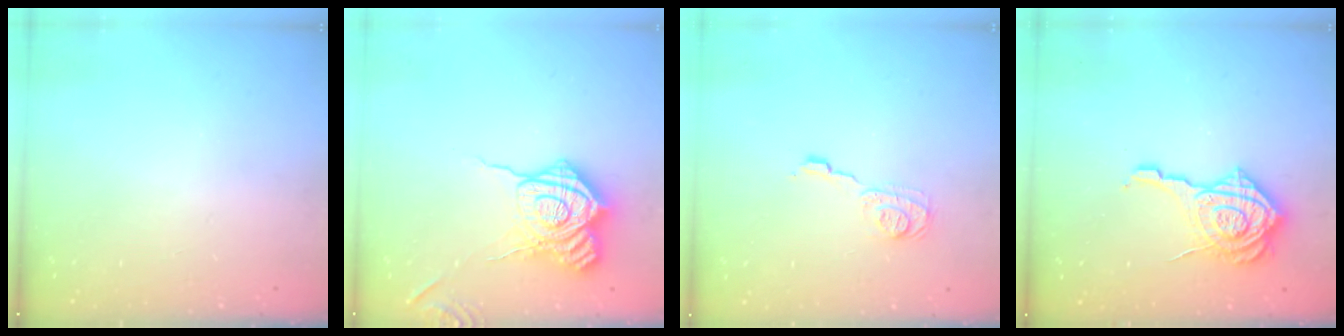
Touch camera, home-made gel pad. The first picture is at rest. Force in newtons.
{"total": 19.7, "press": 19.7, "slide": 1.0}
{"total": 8.4, "press": 8.4, "slide": 0.3}
{"total": 13.9, "press": 13.8, "slide": 1.7}